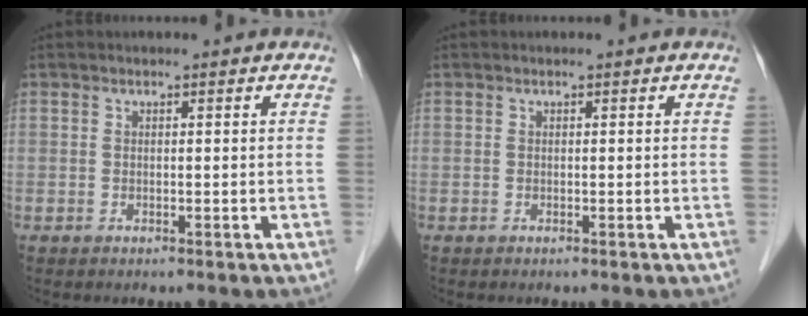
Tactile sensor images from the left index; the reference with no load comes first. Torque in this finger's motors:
{"motor_torque": [-0.01, 0.00, 0.00, 0.00]}